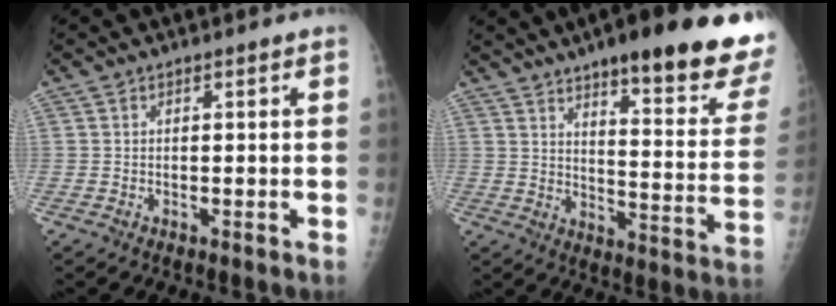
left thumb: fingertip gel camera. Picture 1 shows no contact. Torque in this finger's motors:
{"motor_torque": [0.64, 0.56, 1.51, -1.27, 0.26]}